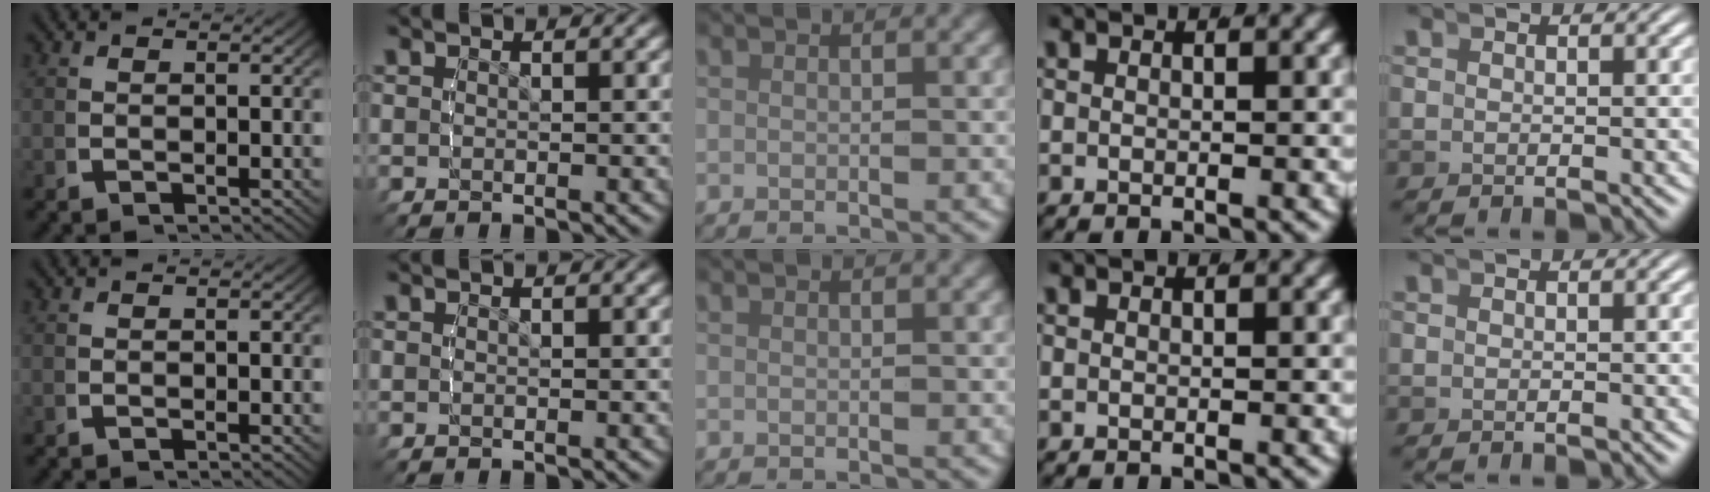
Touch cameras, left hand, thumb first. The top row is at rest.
{}